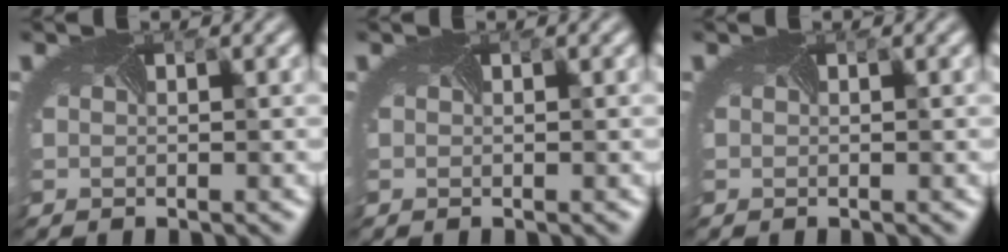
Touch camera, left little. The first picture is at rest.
{"total": 0.0}
{"total": 0.0}